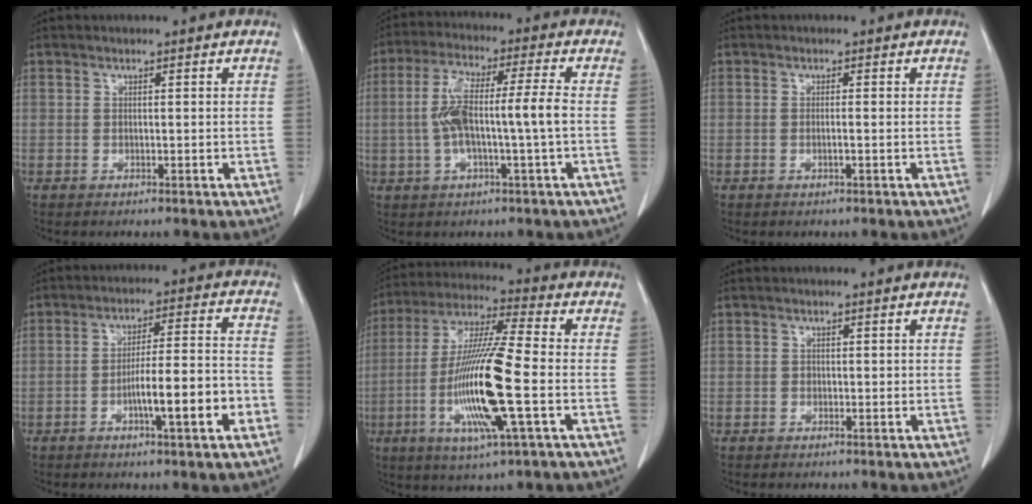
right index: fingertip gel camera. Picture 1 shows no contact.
{"total": 10.1, "force": [-0.8, 0.7, 10.0], "torque": [-0.199, 0.021, -0.019]}
{"total": 1.0, "force": [-0.3, 0.0, 1.0], "torque": [-0.022, -0.002, -0.003]}
{"total": 10.6, "force": [-4.0, 0.8, 9.8], "torque": [-0.149, 0.011, -0.062]}
{"total": 16.6, "force": [-3.9, 0.7, 16.1], "torque": [-0.328, -0.016, -0.077]}
{"total": 0.7, "force": [0.0, 0.6, 0.3], "torque": [-0.003, 0.002, 0.000]}